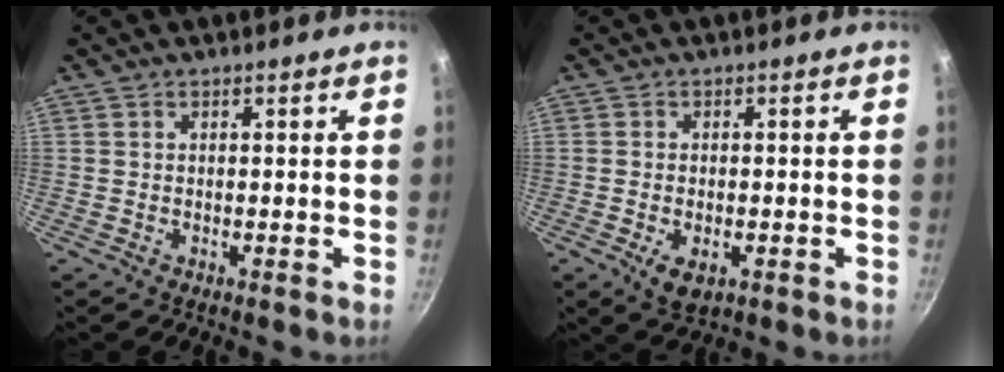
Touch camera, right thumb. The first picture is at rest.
{"total": 4.7, "force": [-1.6, 2.7, 3.6], "torque": [-0.055, -0.003, -0.021]}